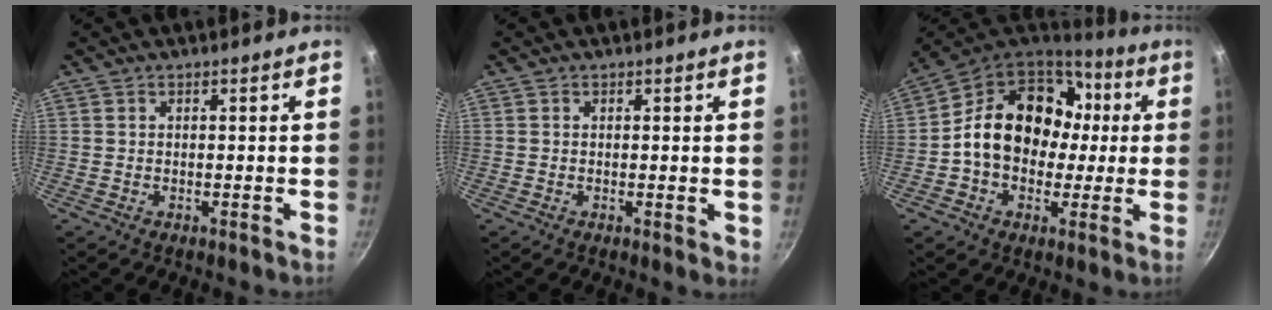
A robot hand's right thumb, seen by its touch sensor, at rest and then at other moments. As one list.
[{"total": 1.3, "force": [0.1, 0.5, 1.2], "torque": [-0.015, -0.003, 0.000]}, {"total": 20.4, "force": [1.5, 15.9, 12.7], "torque": [-0.182, 0.043, 0.018]}]